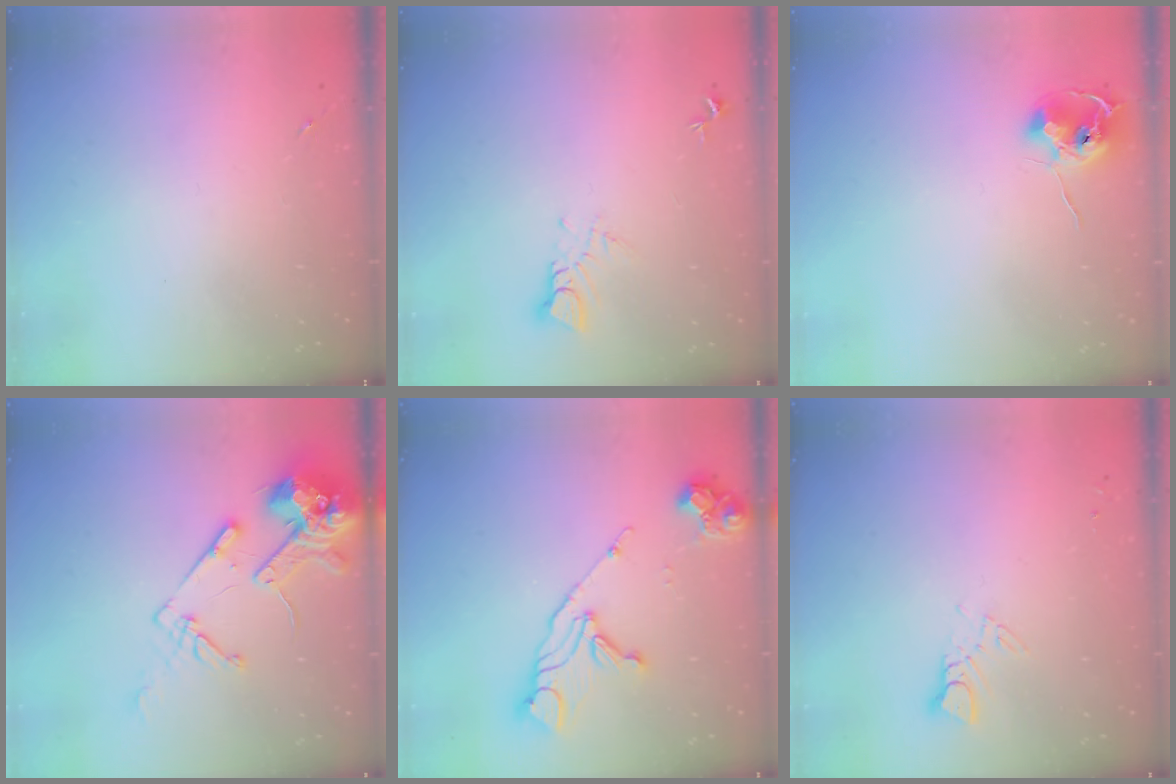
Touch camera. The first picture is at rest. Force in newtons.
{"total": 3.5, "press": 3.5, "slide": 0.2}
{"total": 9.1, "press": 9.1, "slide": 0.6}
{"total": 15.8, "press": 15.6, "slide": 2.0}
{"total": 14.7, "press": 14.6, "slide": 1.7}
{"total": 3.9, "press": 3.9, "slide": 0.4}